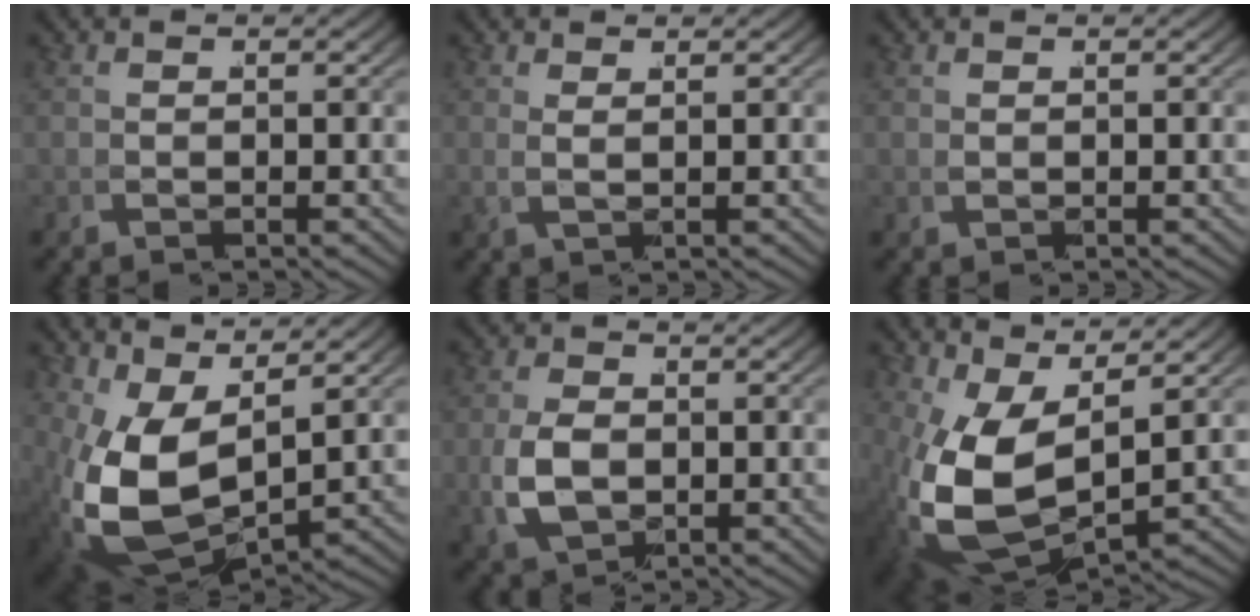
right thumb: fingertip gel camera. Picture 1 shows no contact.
{"total": 1.2, "force": [0.8, 0.2, 0.8], "torque": [-0.030, 0.000, 0.021]}
{"total": 0.5, "force": [0.4, 0.2, 0.3], "torque": [-0.011, -0.004, 0.013]}
{"total": 11.0, "force": [-0.1, 7.0, 8.5], "torque": [-0.226, -0.064, 0.037]}
{"total": 5.2, "force": [-0.3, 3.7, 3.7], "torque": [-0.099, -0.017, 0.013]}
{"total": 12.0, "force": [-0.3, 7.5, 9.4], "torque": [-0.242, -0.065, 0.035]}